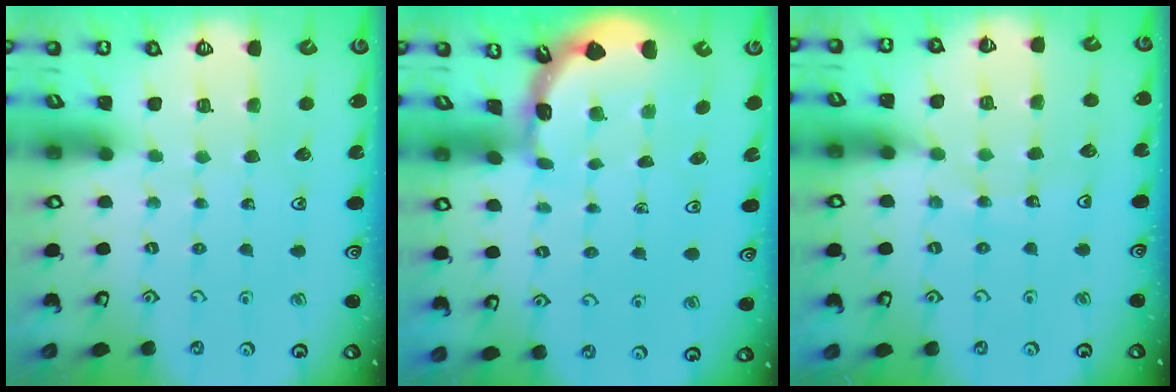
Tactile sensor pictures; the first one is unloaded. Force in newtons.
{"total": 1.8, "press": 1.8, "slide": 0.1}
{"total": 9.9, "press": 9.8, "slide": 1.2}